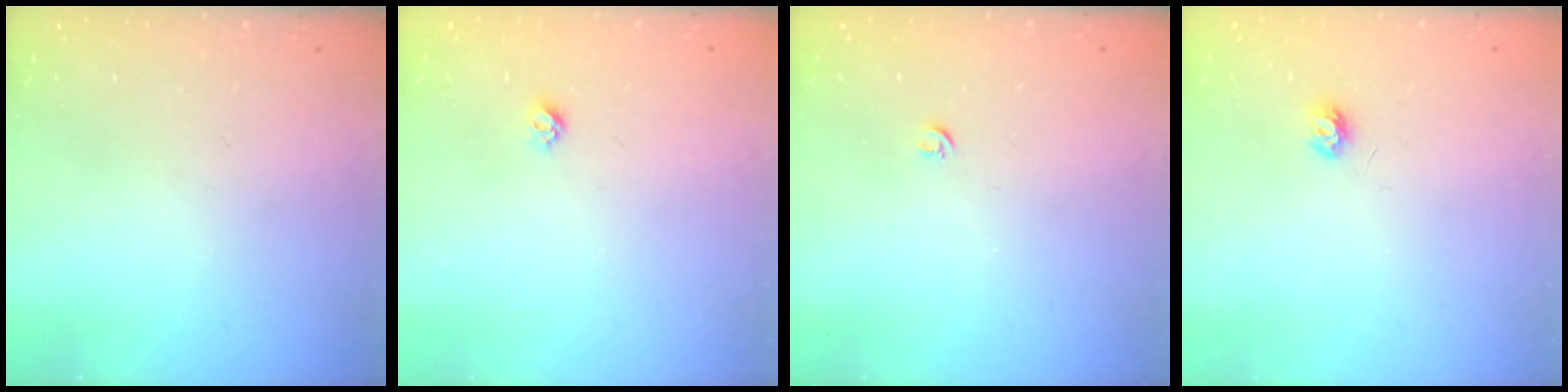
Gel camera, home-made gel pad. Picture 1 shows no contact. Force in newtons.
{"total": 3.8, "press": 3.8, "slide": 0.6}
{"total": 3.4, "press": 3.3, "slide": 0.6}
{"total": 4.6, "press": 4.6, "slide": 0.5}